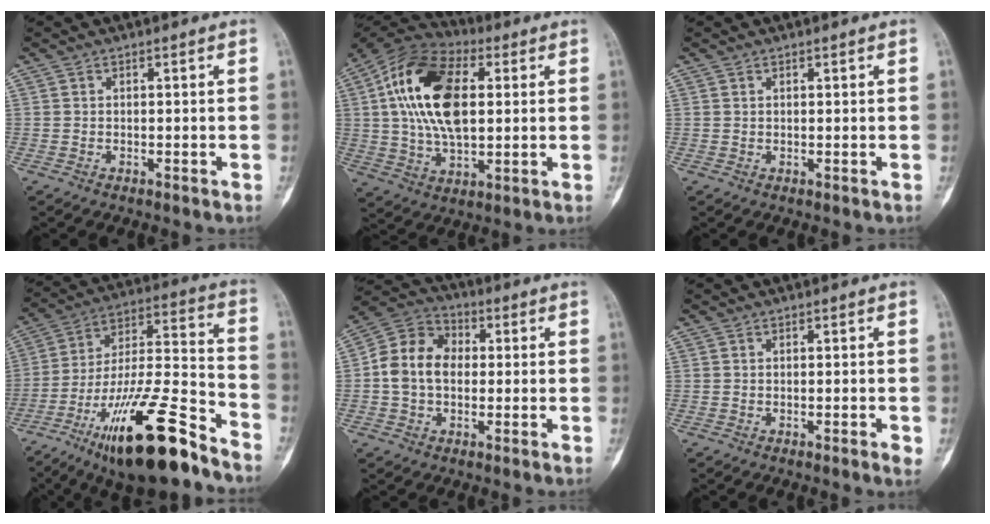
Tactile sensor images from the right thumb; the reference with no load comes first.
{"total": 19.4, "force": [3.5, 10.9, 15.6], "torque": [-0.280, 0.012, 0.056]}
{"total": 0.0}
{"total": 24.7, "force": [-15.7, 6.2, 18.1], "torque": [-0.301, 0.081, -0.262]}
{"total": 11.0, "force": [0.3, 8.4, 7.1], "torque": [-0.115, 0.034, -0.006]}
{"total": 1.7, "force": [-0.3, 0.3, 1.6], "torque": [-0.025, -0.003, -0.006]}